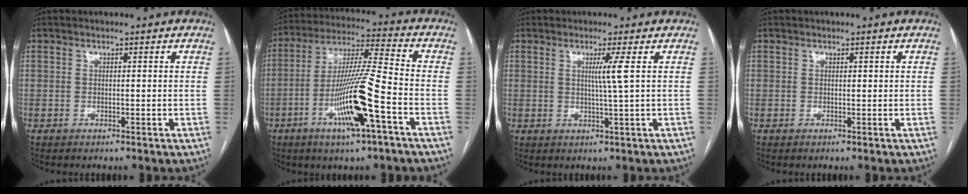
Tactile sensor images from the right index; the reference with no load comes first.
{"total": 14.6, "force": [-5.6, 0.2, 13.4], "torque": [-0.261, -0.004, -0.104]}
{"total": 3.1, "force": [0.8, -1.2, 2.7], "torque": [-0.053, -0.009, 0.017]}
{"total": 0.0}